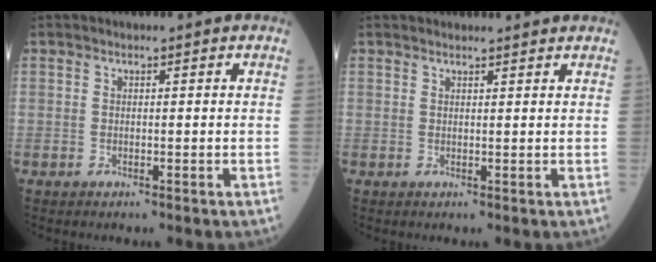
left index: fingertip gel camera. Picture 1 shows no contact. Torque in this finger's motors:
{"motor_torque": [0.58, -0.79, -0.08, 0.01]}